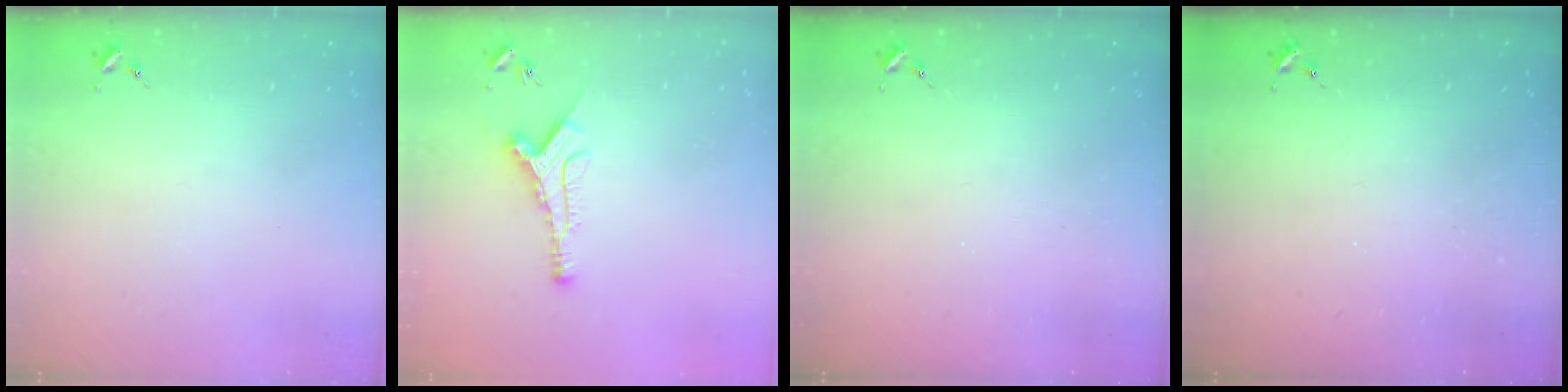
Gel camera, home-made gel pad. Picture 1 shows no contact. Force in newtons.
{"total": 8.7, "press": 8.6, "slide": 0.5}
{"total": 0.0}
{"total": 0.0}